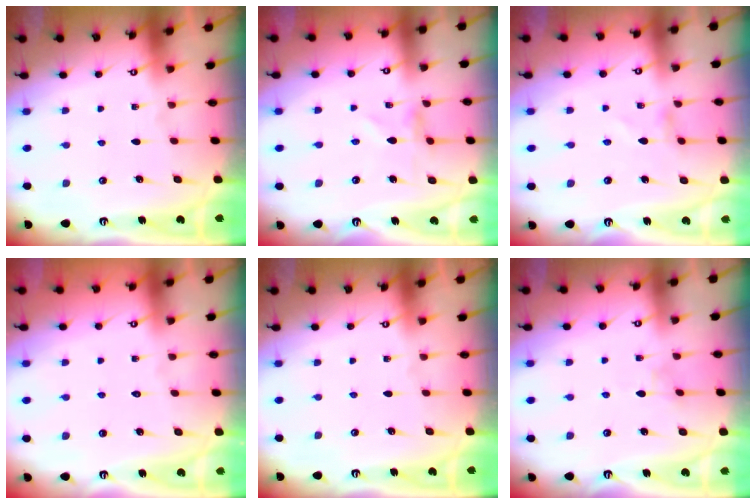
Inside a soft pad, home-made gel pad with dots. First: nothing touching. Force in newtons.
{"total": 0.0}
{"total": 1.7, "press": 1.6, "slide": 0.3}
{"total": 1.4, "press": 1.4, "slide": 0.1}
{"total": 0.0}
{"total": 2.3, "press": 2.3, "slide": 0.3}